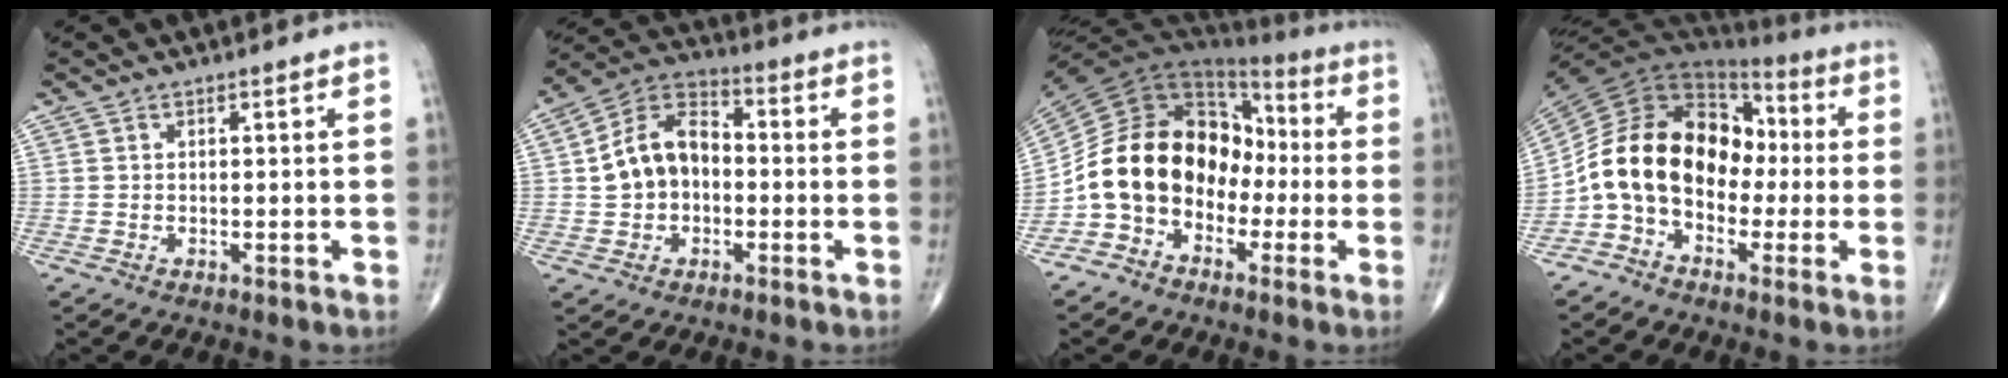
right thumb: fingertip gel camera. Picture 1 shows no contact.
{"total": 11.7, "force": [-0.3, 8.5, 8.1], "torque": [-0.126, 0.037, -0.019]}
{"total": 15.8, "force": [-4.1, 11.8, 9.7], "torque": [-0.150, 0.065, -0.083]}
{"total": 16.6, "force": [-2.2, 11.7, 11.6], "torque": [-0.189, 0.058, -0.049]}